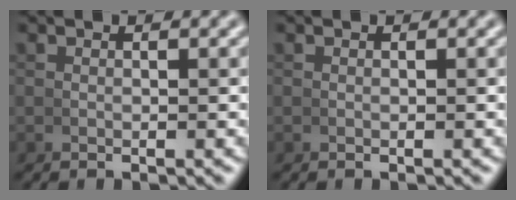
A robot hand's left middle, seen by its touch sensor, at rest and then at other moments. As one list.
[{"total": 0.0}]